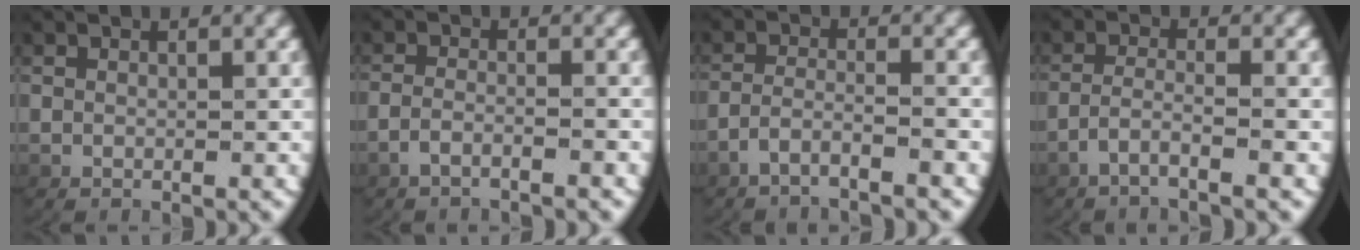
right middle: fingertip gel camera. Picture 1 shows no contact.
{"total": 2.1, "force": [-1.7, 0.1, 1.3], "torque": [-0.038, -0.004, -0.028]}
{"total": 2.9, "force": [-2.5, 0.2, 1.5], "torque": [-0.038, -0.008, -0.042]}
{"total": 2.7, "force": [-2.0, 0.1, 1.8], "torque": [-0.044, -0.010, -0.031]}